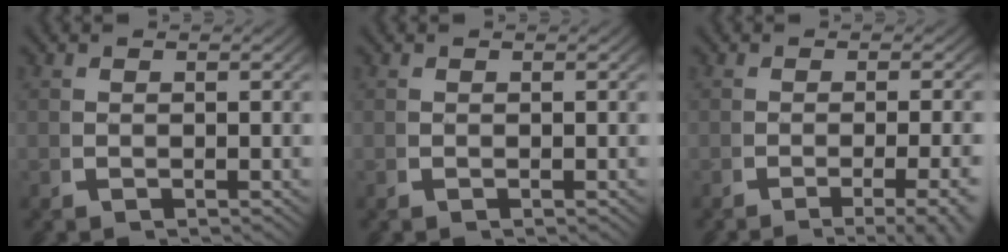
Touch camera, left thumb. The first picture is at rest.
{"total": 0.0}
{"total": 5.3, "force": [-3.5, 1.2, 3.8], "torque": [-0.060, -0.009, -0.051]}